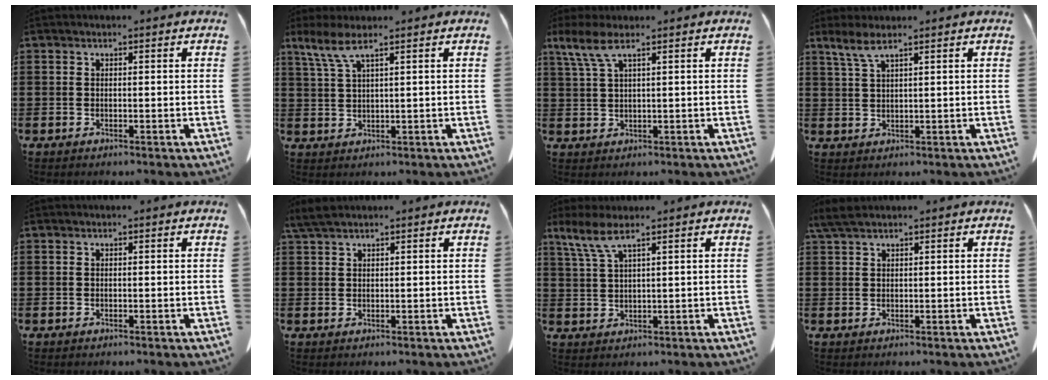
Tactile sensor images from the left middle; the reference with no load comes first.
{"total": 4.3, "force": [2.6, 0.4, 3.4], "torque": [-0.082, 0.000, 0.045]}
{"total": 4.3, "force": [2.5, 0.7, 3.4], "torque": [-0.089, -0.004, 0.041]}
{"total": 3.1, "force": [2.1, 0.4, 2.2], "torque": [-0.057, -0.001, 0.036]}
{"total": 0.0}
{"total": 2.3, "force": [1.8, 0.4, 1.4], "torque": [-0.033, 0.002, 0.034]}
{"total": 4.7, "force": [3.0, 0.5, 3.6], "torque": [-0.086, -0.003, 0.052]}
{"total": 2.4, "force": [1.8, 0.4, 1.5], "torque": [-0.034, 0.002, 0.033]}